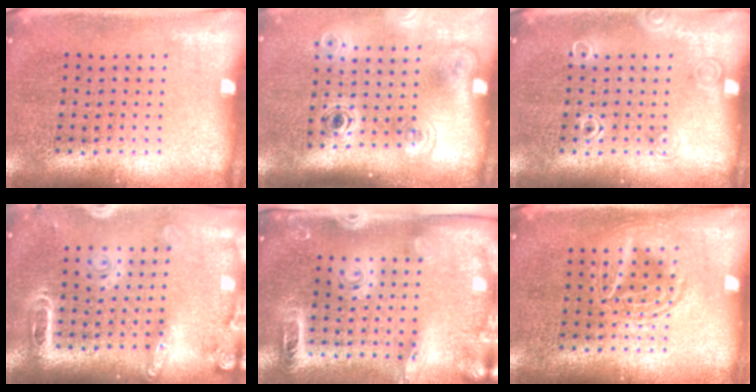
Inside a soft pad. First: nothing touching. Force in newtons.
{"total": 1.8, "press": 1.2, "slide": 1.3}
{"total": 1.2, "press": 1.2, "slide": 0.2}
{"total": 2.1, "press": 1.9, "slide": 0.9}
{"total": 2.7, "press": 2.1, "slide": 1.8}
{"total": 2.6, "press": 2.6, "slide": 0.3}